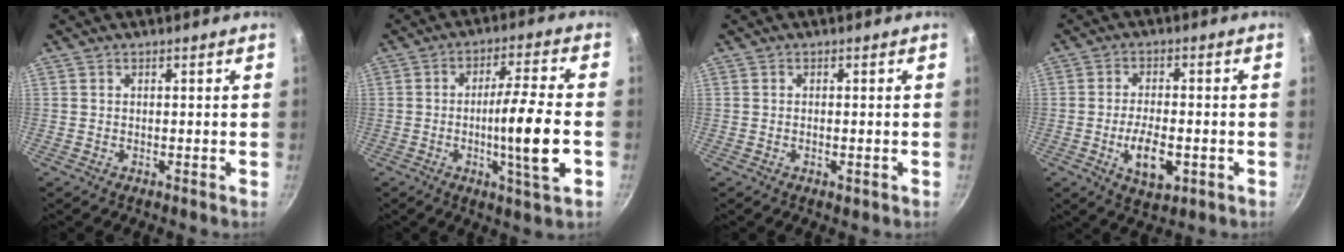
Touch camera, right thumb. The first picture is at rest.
{"total": 12.5, "force": [-2.7, 1.0, 12.2], "torque": [-0.196, 0.015, -0.045]}
{"total": 1.4, "force": [-0.4, 0.6, 1.2], "torque": [-0.021, -0.001, -0.008]}
{"total": 8.4, "force": [-2.3, 3.9, 7.0], "torque": [-0.112, 0.007, -0.034]}